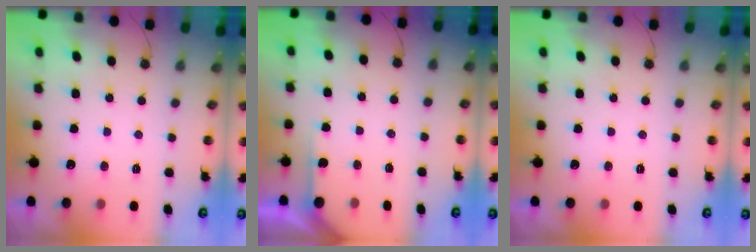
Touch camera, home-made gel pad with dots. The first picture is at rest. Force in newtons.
{"total": 4.8, "press": 4.8, "slide": 0.4}
{"total": 0.0}